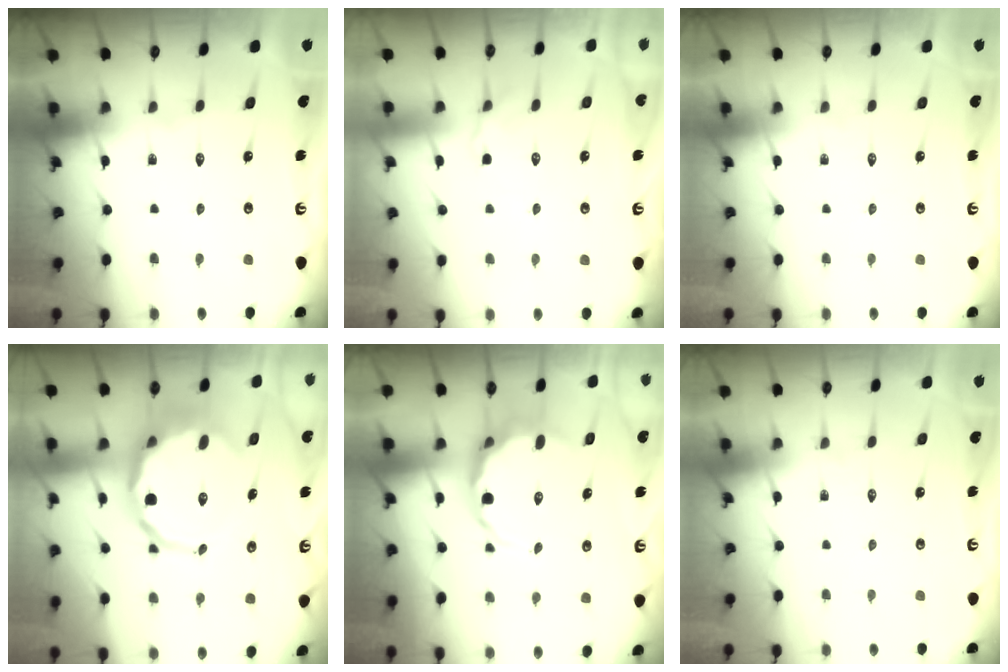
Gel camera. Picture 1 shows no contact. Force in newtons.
{"total": 3.4, "press": 3.0, "slide": 1.7}
{"total": 0.0}
{"total": 10.5, "press": 10.2, "slide": 2.7}
{"total": 6.6, "press": 6.1, "slide": 2.5}
{"total": 0.0}